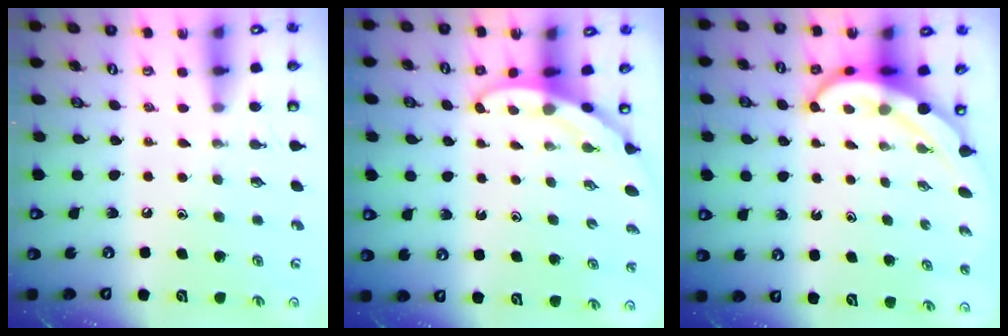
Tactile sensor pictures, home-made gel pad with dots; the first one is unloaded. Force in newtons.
{"total": 3.4, "press": 3.4, "slide": 0.2}
{"total": 7.1, "press": 7.1, "slide": 0.9}